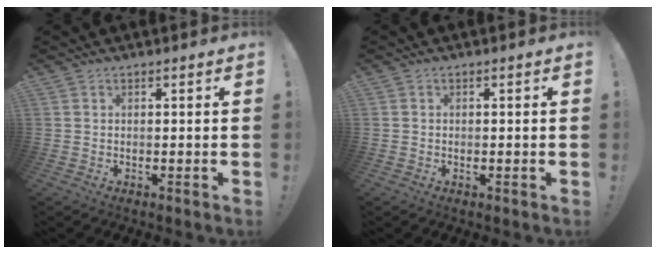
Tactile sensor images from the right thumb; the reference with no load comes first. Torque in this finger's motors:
{"motor_torque": [-0.07, 0.10, 0.01, 0.01, 0.00]}